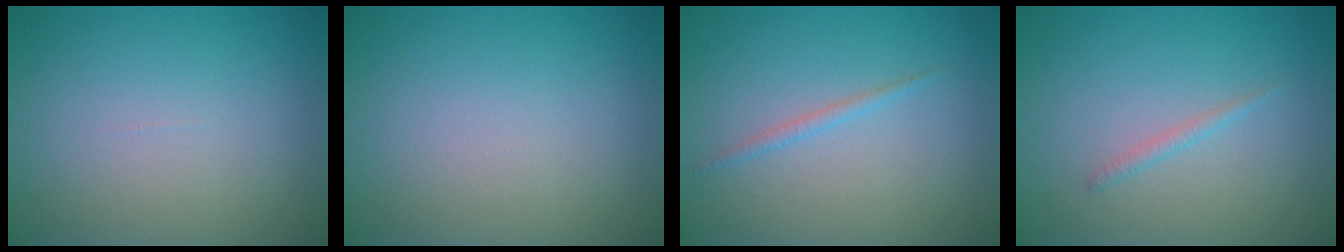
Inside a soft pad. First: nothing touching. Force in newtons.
{"total": 0.0}
{"total": 0.9, "press": 0.9, "slide": 0.1}
{"total": 0.8, "press": 0.8, "slide": 0.0}